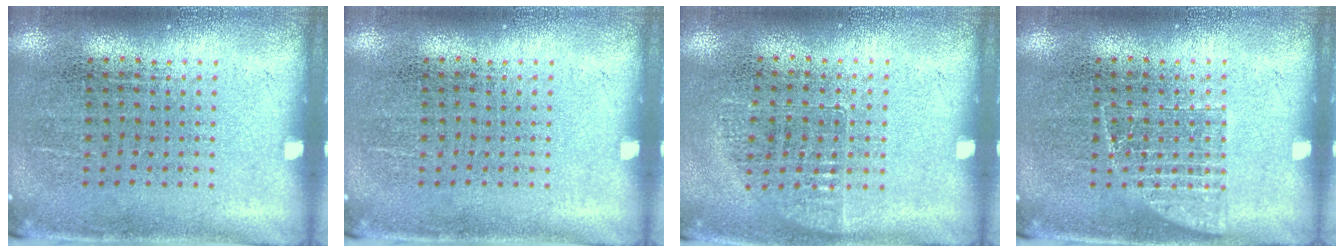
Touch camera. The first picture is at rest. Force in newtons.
{"total": 0.0}
{"total": 0.6, "press": 0.6, "slide": 0.2}
{"total": 1.5, "press": 1.5, "slide": 0.3}